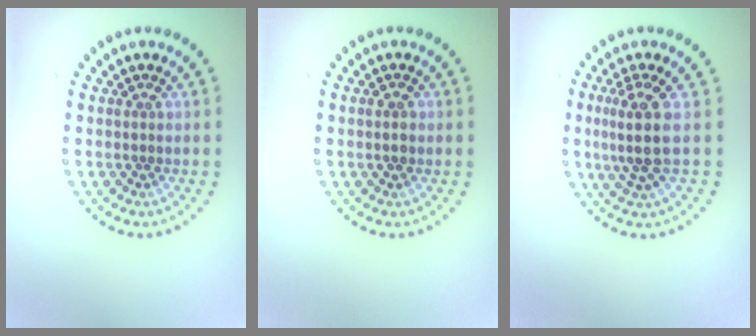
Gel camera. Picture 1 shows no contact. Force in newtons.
{"total": 1.3, "press": 1.3, "slide": 0.2}
{"total": 3.3, "press": 2.6, "slide": 2.1}